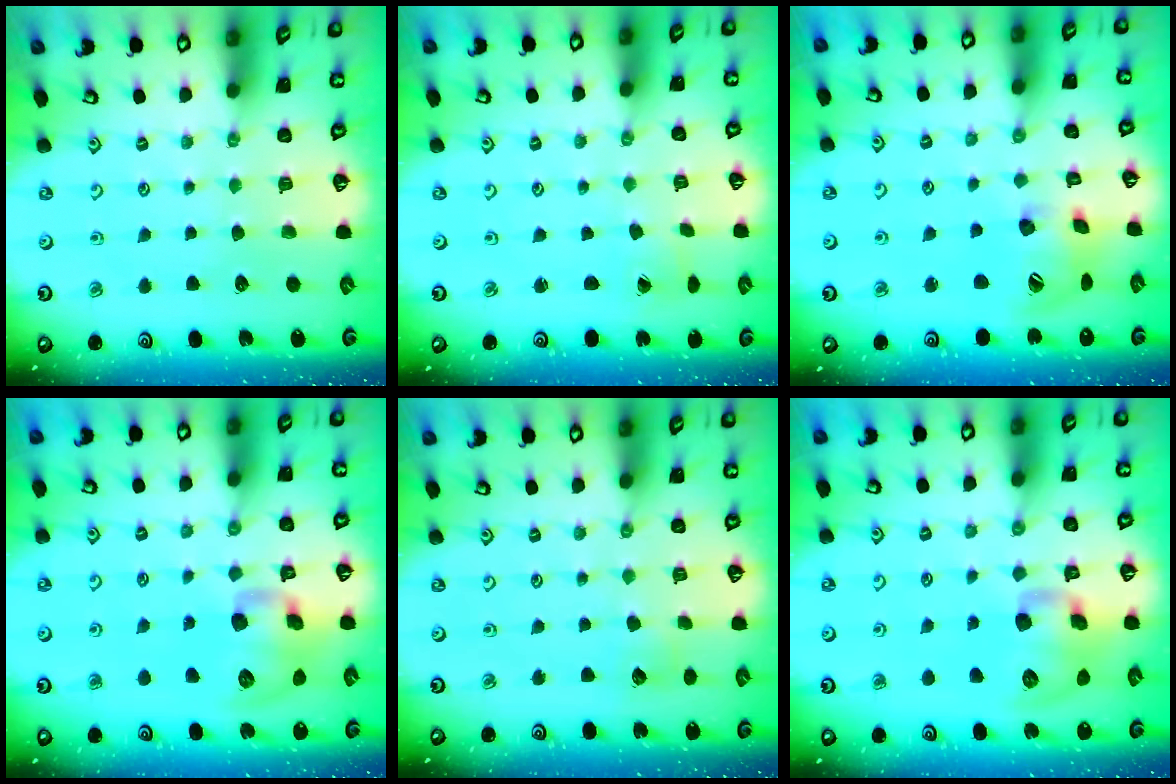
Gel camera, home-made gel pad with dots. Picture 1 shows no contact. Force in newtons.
{"total": 0.0}
{"total": 16.9, "press": 16.8, "slide": 2.2}
{"total": 13.9, "press": 13.7, "slide": 2.4}
{"total": 5.6, "press": 5.6, "slide": 0.6}
{"total": 13.9, "press": 13.7, "slide": 2.4}